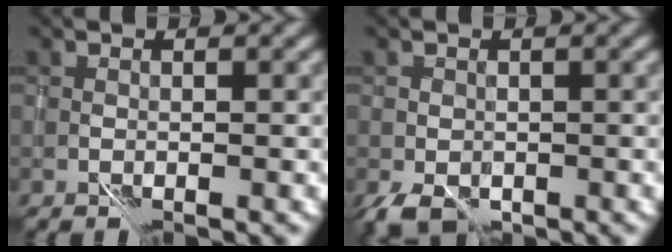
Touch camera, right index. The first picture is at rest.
{"total": 2.9, "force": [-1.5, 1.6, 1.8], "torque": [-0.028, -0.006, -0.026]}